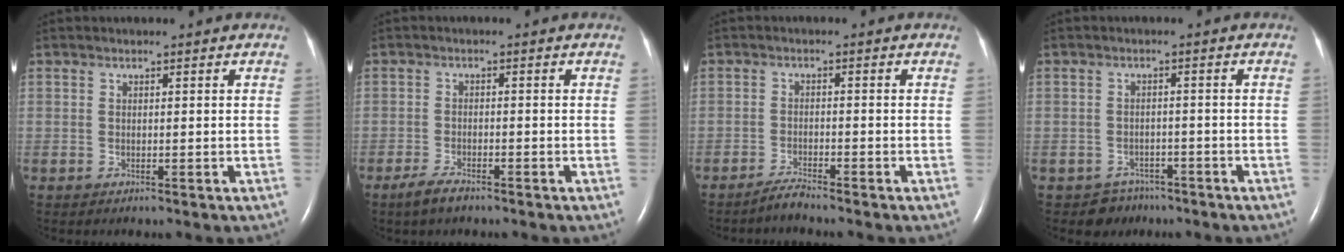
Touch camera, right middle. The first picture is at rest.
{"total": 3.1, "force": [-2.4, 0.8, 1.8], "torque": [-0.048, -0.006, -0.044]}
{"total": 2.0, "force": [-2.0, -0.3, 0.4], "torque": [-0.012, -0.008, -0.039]}
{"total": 3.4, "force": [-2.5, 2.2, -0.4], "torque": [0.004, 0.009, -0.035]}